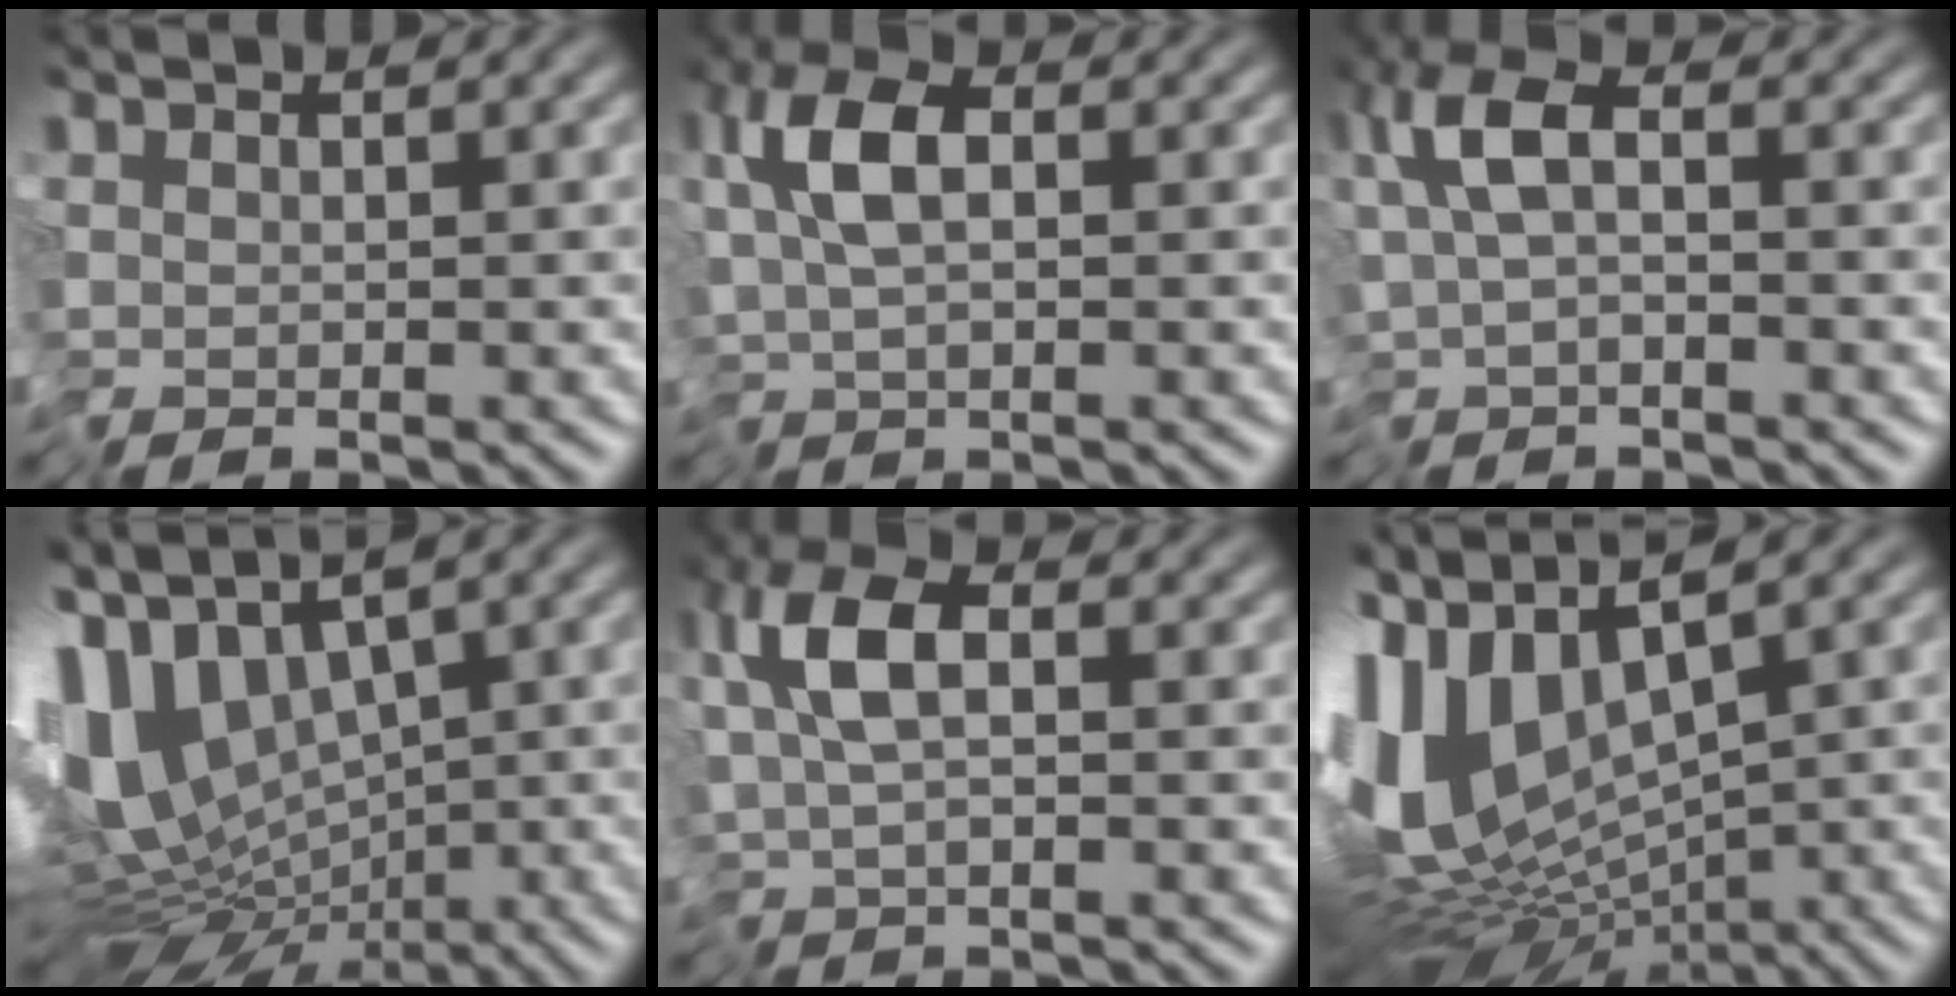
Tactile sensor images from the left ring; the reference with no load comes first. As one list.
[{"total": 4.3, "force": [-0.8, 1.9, 3.8], "torque": [-0.065, 0.009, -0.024]}, {"total": 4.7, "force": [-1.2, 2.2, 4.0], "torque": [-0.089, -0.001, -0.033]}, {"total": 13.7, "force": [-0.4, 8.0, 11.1], "torque": [-0.195, -0.010, 0.032]}, {"total": 5.1, "force": [-0.9, 2.2, 4.5], "torque": [-0.085, 0.008, -0.031]}, {"total": 12.0, "force": [0.3, 6.5, 10.0], "torque": [-0.221, -0.001, 0.026]}]